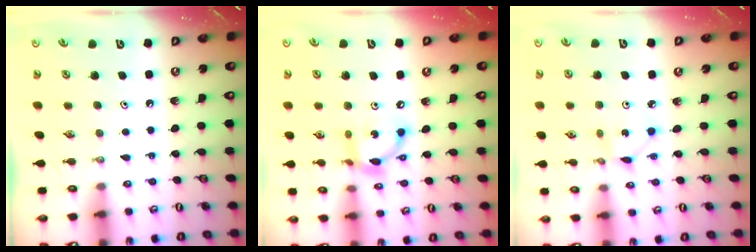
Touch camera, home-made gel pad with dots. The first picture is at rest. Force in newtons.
{"total": 10.3, "press": 10.3, "slide": 0.4}
{"total": 2.0, "press": 2.0, "slide": 0.2}